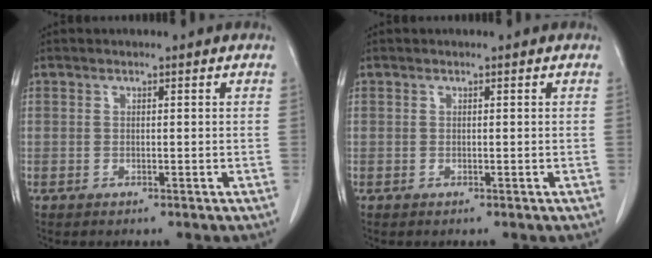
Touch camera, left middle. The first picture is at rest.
{"total": 0.0}